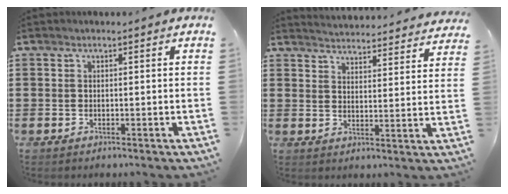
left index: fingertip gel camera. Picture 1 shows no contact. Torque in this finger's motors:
{"motor_torque": [2.14, 0.00, 0.22, 0.03]}